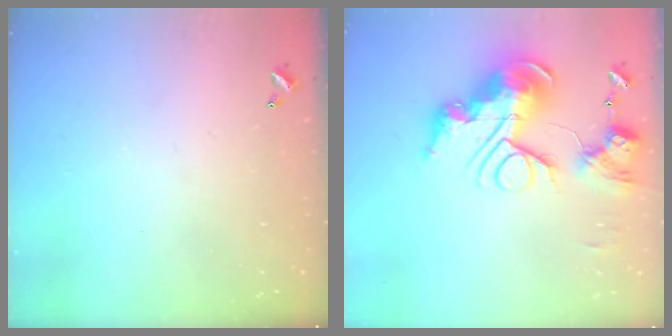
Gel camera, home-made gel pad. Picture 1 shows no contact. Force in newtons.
{"total": 0.7, "press": 0.7, "slide": 0.0}